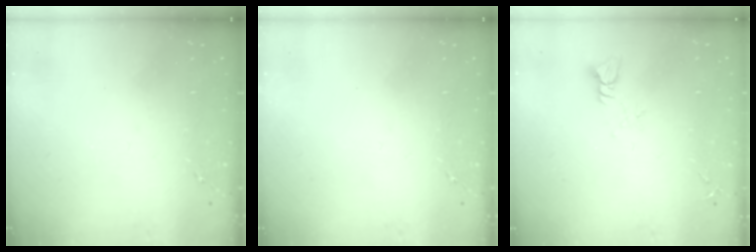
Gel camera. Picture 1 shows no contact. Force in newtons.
{"total": 0.0}
{"total": 3.9, "press": 3.9, "slide": 0.3}